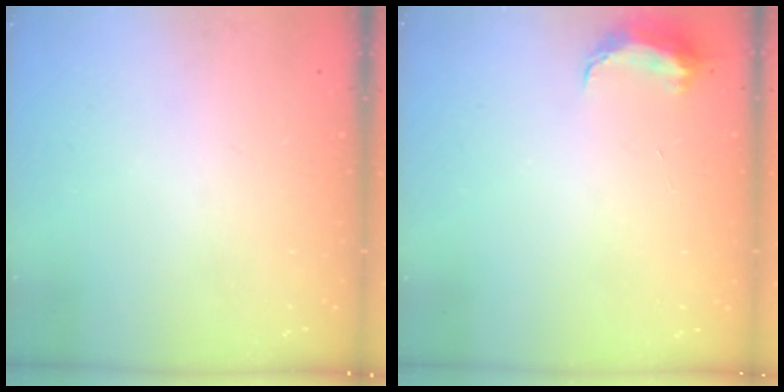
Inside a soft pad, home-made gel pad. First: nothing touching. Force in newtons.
{"total": 7.0, "press": 6.9, "slide": 0.6}